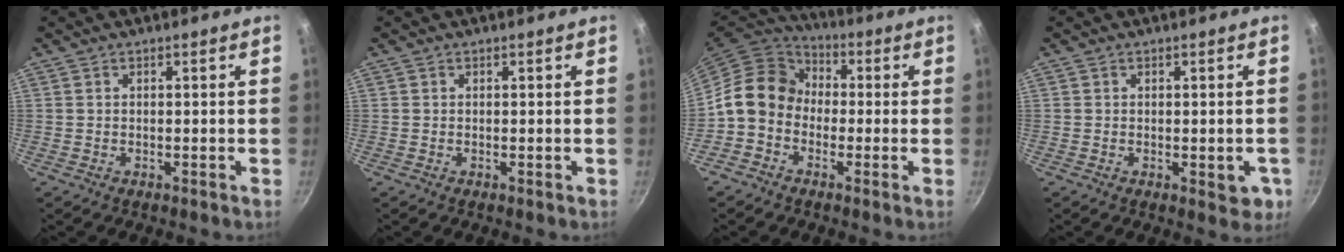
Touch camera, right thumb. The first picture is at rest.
{"total": 0.0}
{"total": 11.2, "force": [-1.1, 9.4, 6.1], "torque": [-0.071, 0.035, -0.045]}
{"total": 4.2, "force": [-1.0, 2.1, 3.4], "torque": [-0.027, -0.002, -0.012]}